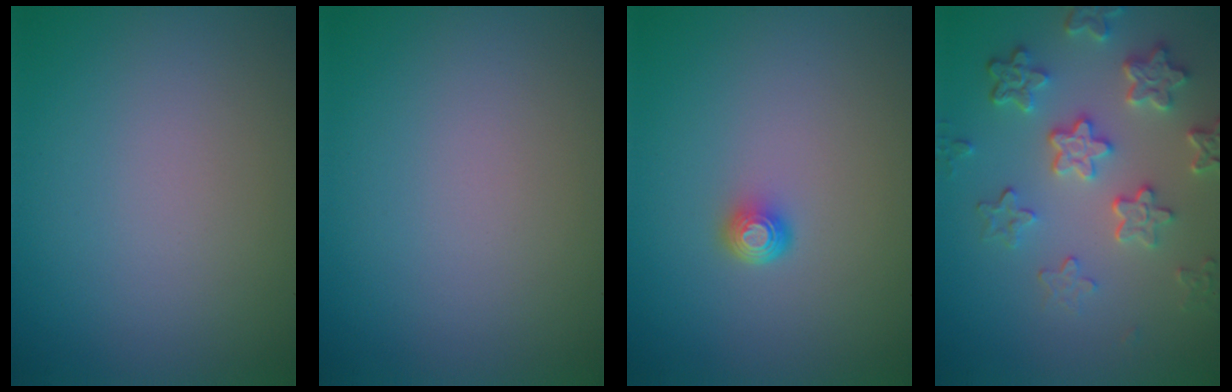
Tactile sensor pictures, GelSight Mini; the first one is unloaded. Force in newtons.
{"total": 0.0}
{"total": 1.5, "press": 1.1, "slide": 1.1}
{"total": 5.7, "press": 4.3, "slide": 3.7}